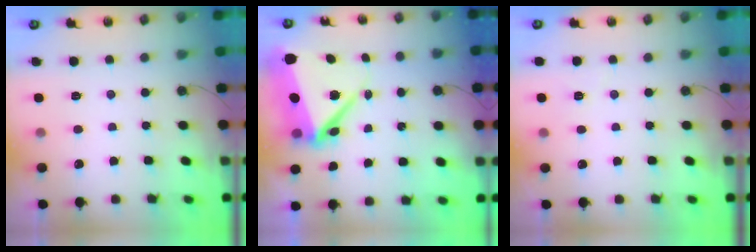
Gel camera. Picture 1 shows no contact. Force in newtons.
{"total": 10.6, "press": 10.5, "slide": 1.7}
{"total": 4.0, "press": 3.1, "slide": 2.6}